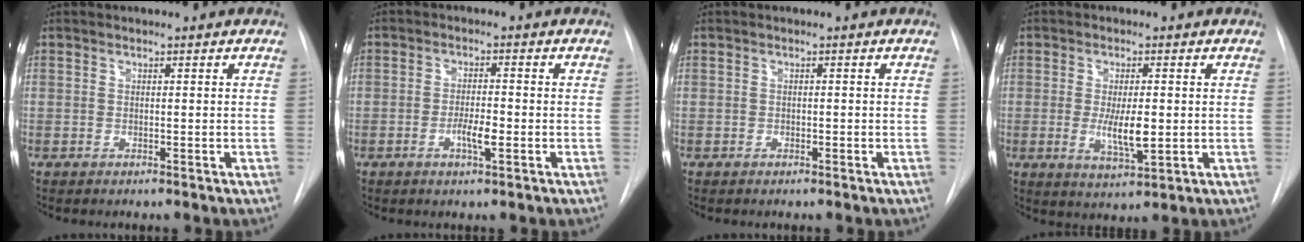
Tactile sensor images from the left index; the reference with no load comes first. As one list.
[{"total": 3.6, "force": [-1.9, 0.6, 3.0], "torque": [-0.054, -0.005, -0.030]}, {"total": 0.9, "force": [-0.9, 0.1, 0.0], "torque": [0.003, -0.004, -0.015]}, {"total": 5.7, "force": [-1.0, 1.5, 5.4], "torque": [-0.100, -0.018, -0.013]}]